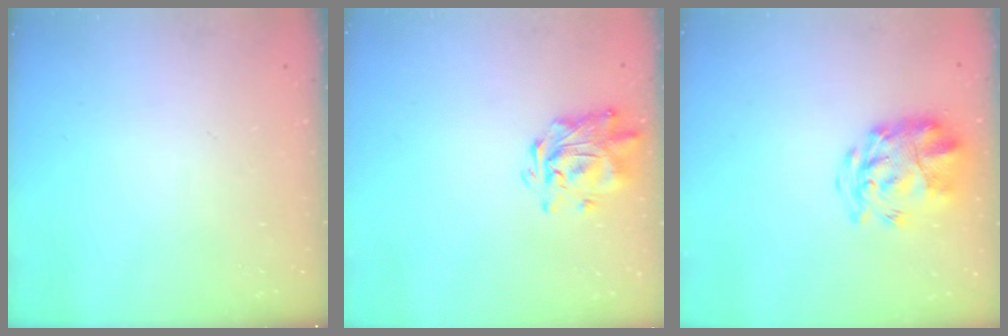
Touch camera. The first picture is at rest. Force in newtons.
{"total": 1.9, "press": 1.8, "slide": 0.6}
{"total": 6.1, "press": 5.8, "slide": 2.0}